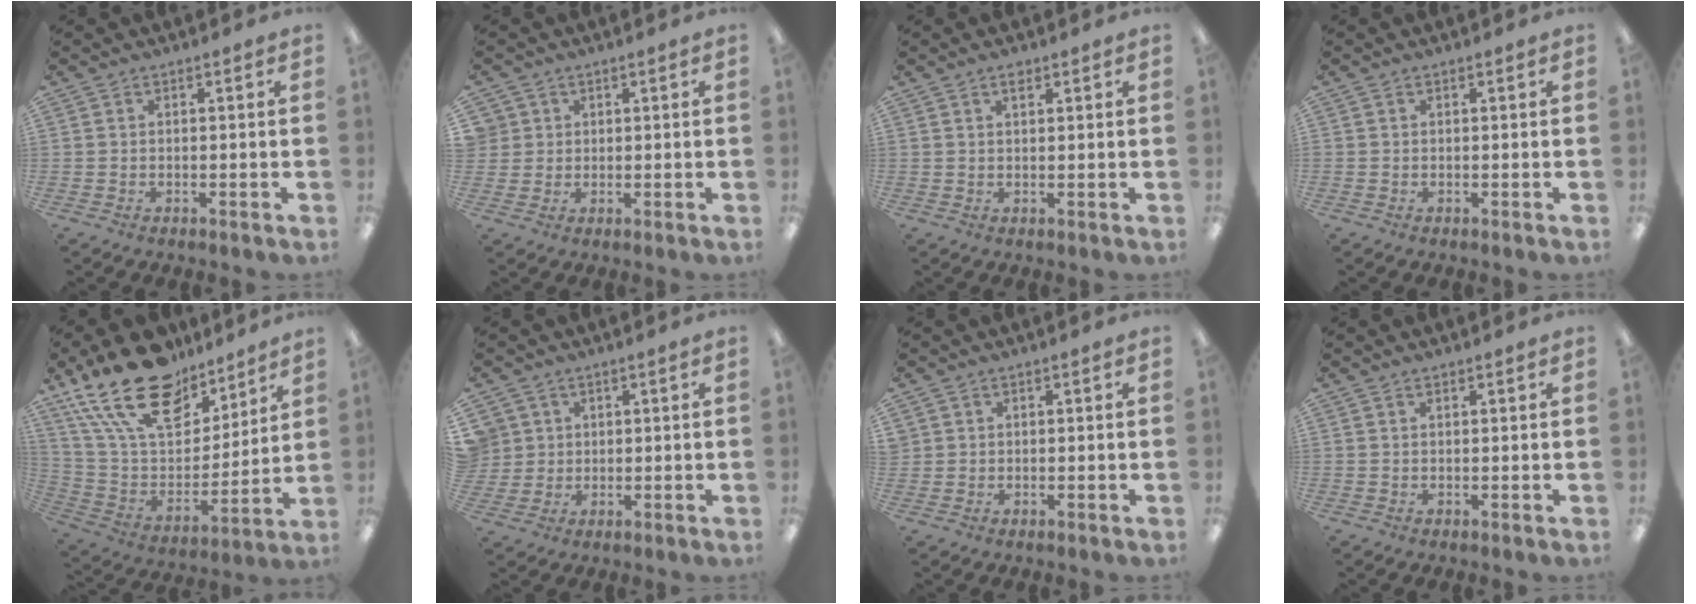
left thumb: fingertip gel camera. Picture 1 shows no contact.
{"total": 3.3, "force": [1.2, 3.0, -0.4], "torque": [0.002, 0.001, 0.020]}
{"total": 2.0, "force": [1.5, 0.7, 1.2], "torque": [-0.019, -0.001, 0.024]}
{"total": 0.0}
{"total": 23.1, "force": [16.5, 11.4, 11.5], "torque": [-0.234, -0.102, 0.302]}
{"total": 4.3, "force": [1.5, 4.0, -0.3], "torque": [-0.004, 0.003, 0.030]}
{"total": 1.1, "force": [0.5, 1.0, -0.2], "torque": [0.002, 0.000, 0.011]}
{"total": 0.7, "force": [0.6, 0.2, 0.3], "torque": [-0.007, 0.002, 0.011]}